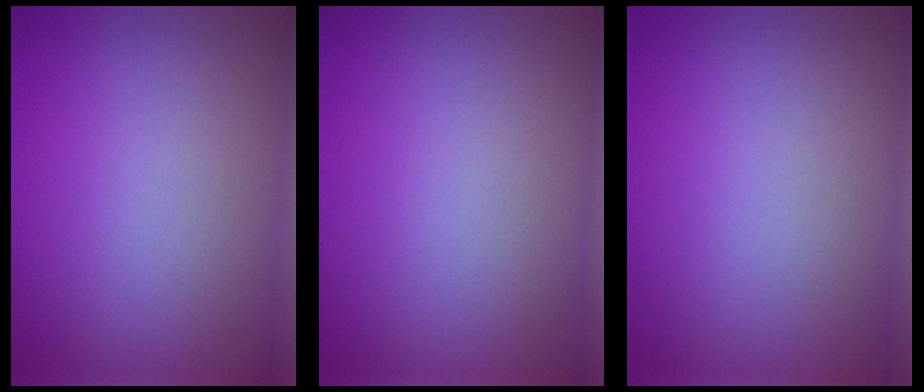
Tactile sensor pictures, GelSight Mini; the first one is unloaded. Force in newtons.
{"total": 0.0}
{"total": 0.0}